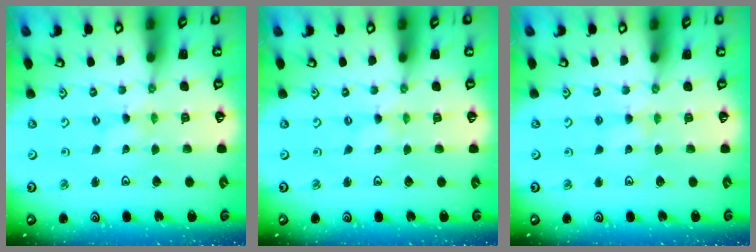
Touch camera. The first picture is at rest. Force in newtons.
{"total": 0.0}
{"total": 2.4, "press": 2.4, "slide": 0.3}